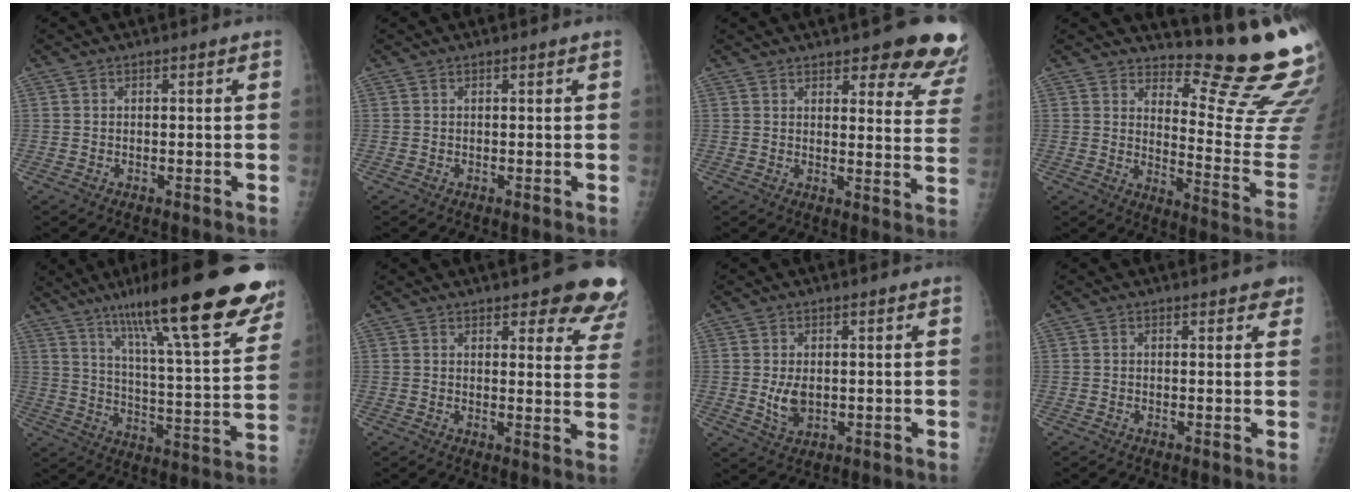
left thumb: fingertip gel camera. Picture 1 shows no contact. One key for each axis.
{"total": 0.0}
{"total": 13.8, "fx": 10.6, "fy": 4.1, "fz": 7.8, "tx": -0.047, "ty": -0.061, "tz": 0.110}
{"total": 16.7, "fx": 14.8, "fy": 1.4, "fz": 7.6, "tx": -0.076, "ty": -0.196, "tz": 0.189}
{"total": 27.5, "fx": 18.3, "fy": 4.6, "fz": 20.0, "tx": -0.277, "ty": -0.055, "tz": 0.273}
{"total": 12.2, "fx": 9.2, "fy": 3.6, "fz": 7.1, "tx": -0.039, "ty": -0.045, "tz": 0.091}
{"total": 3.9, "fx": 0.4, "fy": 2.3, "fz": 3.2, "tx": -0.053, "ty": -0.011, "tz": 0.016}
{"total": 3.0, "fx": 2.2, "fy": 1.1, "fz": 1.6, "tx": -0.002, "ty": -0.003, "tz": 0.022}